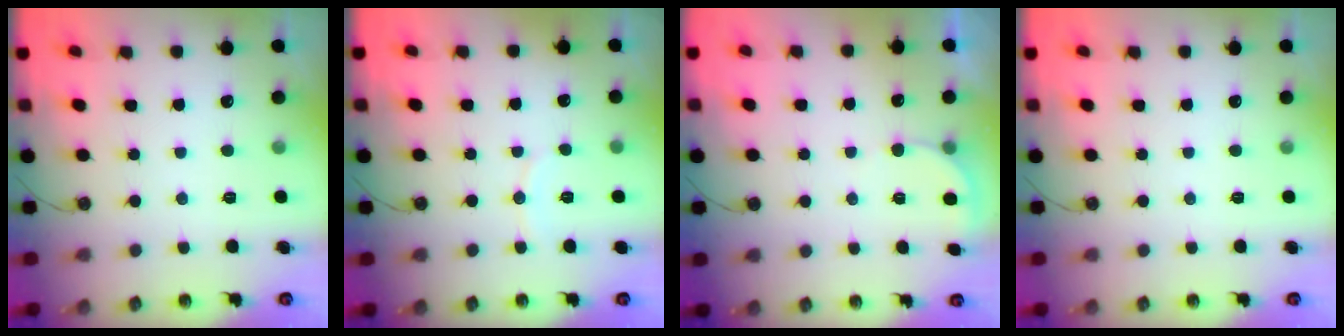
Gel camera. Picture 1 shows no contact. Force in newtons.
{"total": 4.5, "press": 4.5, "slide": 0.5}
{"total": 3.5, "press": 3.4, "slide": 0.7}
{"total": 0.0}